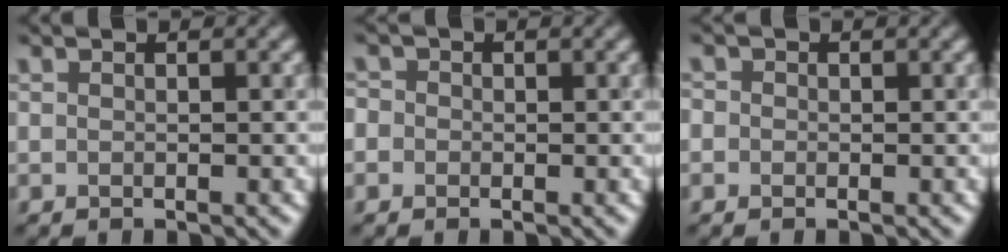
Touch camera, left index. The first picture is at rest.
{"total": 1.8, "force": [0.3, 1.7, 0.6], "torque": [0.006, 0.008, -0.015]}
{"total": 1.0, "force": [0.1, 1.0, 0.2], "torque": [-0.002, -0.001, -0.009]}